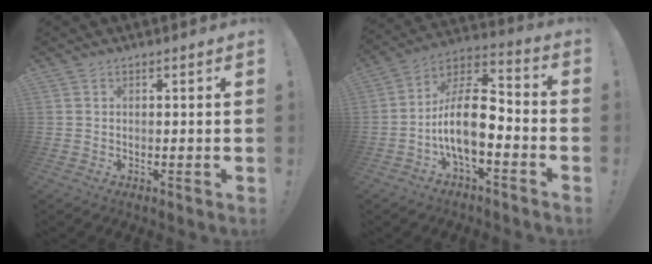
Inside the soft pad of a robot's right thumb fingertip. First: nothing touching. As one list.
[{"total": 14.6, "force": [-4.3, 6.7, 12.2], "torque": [-0.233, 0.018, -0.072]}]